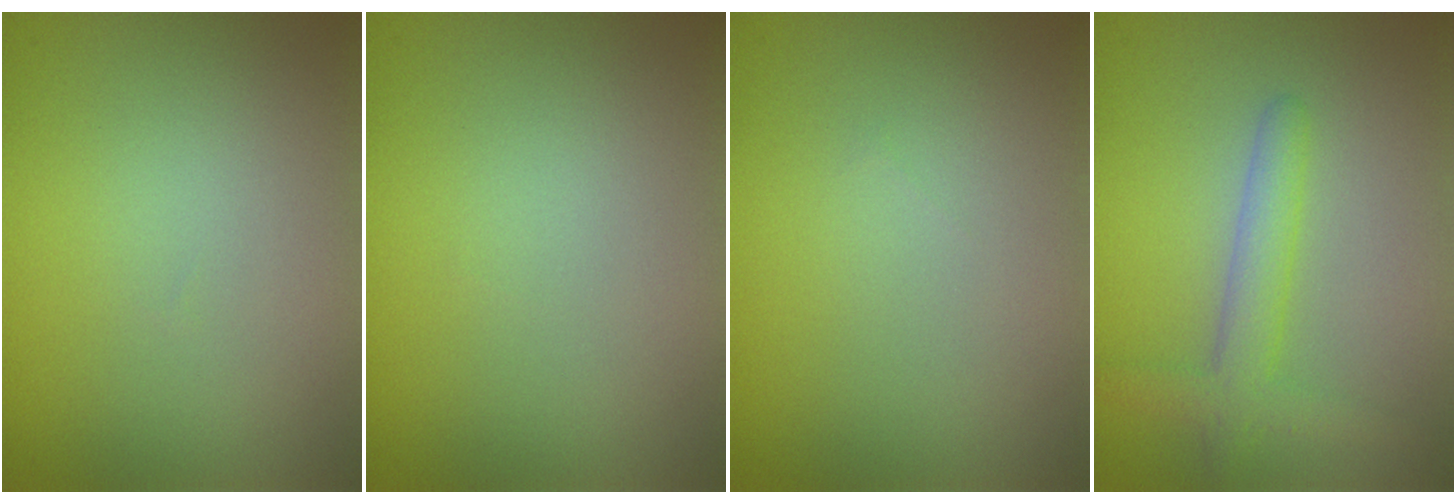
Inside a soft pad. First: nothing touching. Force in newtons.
{"total": 0.0}
{"total": 0.0}
{"total": 3.8, "press": 3.7, "slide": 0.1}